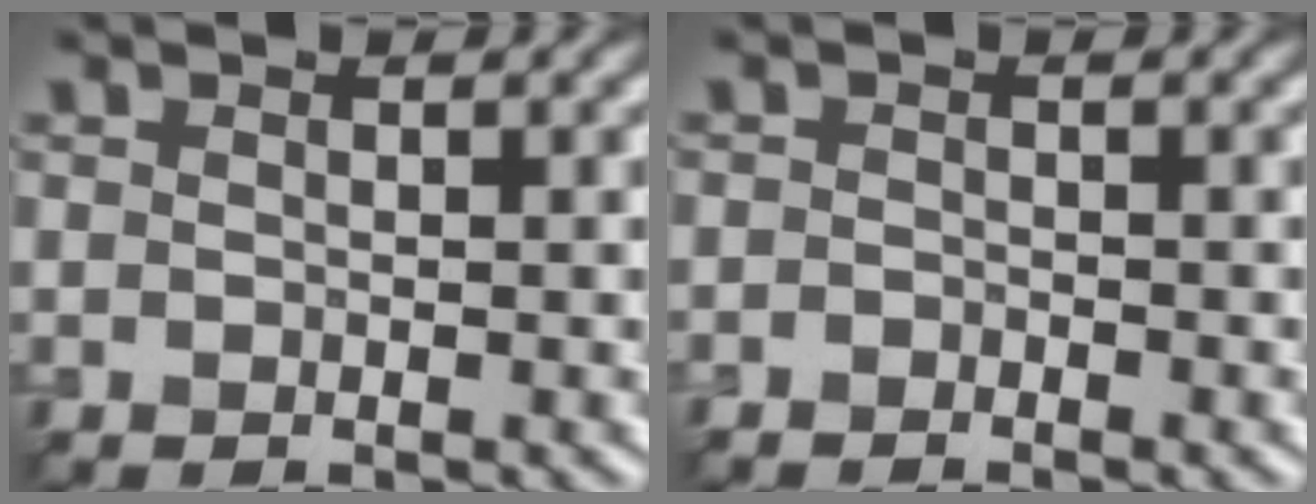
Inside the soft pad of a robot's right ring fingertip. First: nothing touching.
{"total": 0.9, "force": [-0.8, 0.0, -0.2], "torque": [0.006, 0.005, -0.016]}